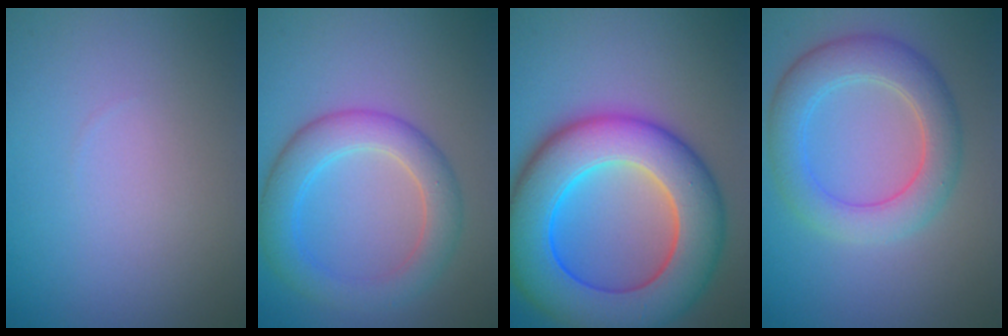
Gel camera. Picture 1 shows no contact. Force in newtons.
{"total": 5.0, "press": 5.0, "slide": 0.3}
{"total": 12.5, "press": 12.5, "slide": 0.3}
{"total": 5.1, "press": 5.1, "slide": 0.1}